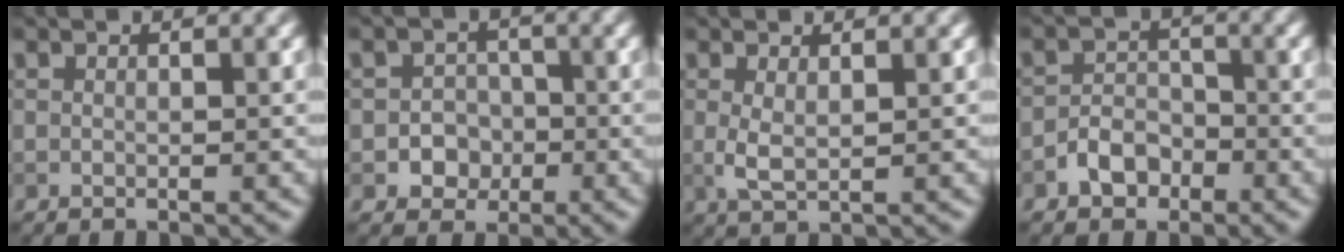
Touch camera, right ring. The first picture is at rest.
{"total": 2.8, "force": [-0.9, 2.5, 0.9], "torque": [0.005, 0.002, -0.027]}
{"total": 1.9, "force": [0.3, 0.7, 1.7], "torque": [-0.040, -0.001, 0.009]}
{"total": 2.6, "force": [-1.6, 1.8, 1.0], "torque": [-0.012, 0.010, -0.031]}